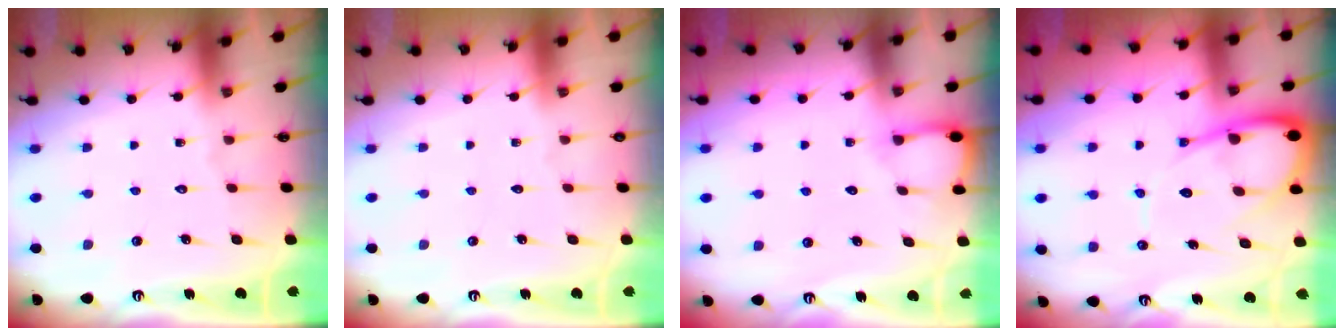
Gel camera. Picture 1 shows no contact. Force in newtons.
{"total": 0.0}
{"total": 3.4, "press": 3.4, "slide": 0.3}
{"total": 11.9, "press": 11.9, "slide": 1.3}